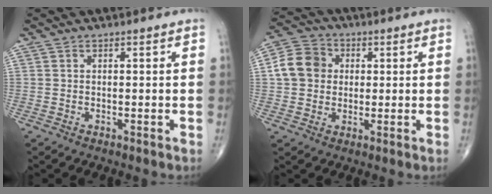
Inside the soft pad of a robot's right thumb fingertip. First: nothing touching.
{"total": 9.3, "force": [1.0, 8.2, 4.3], "torque": [-0.062, 0.015, 0.006]}